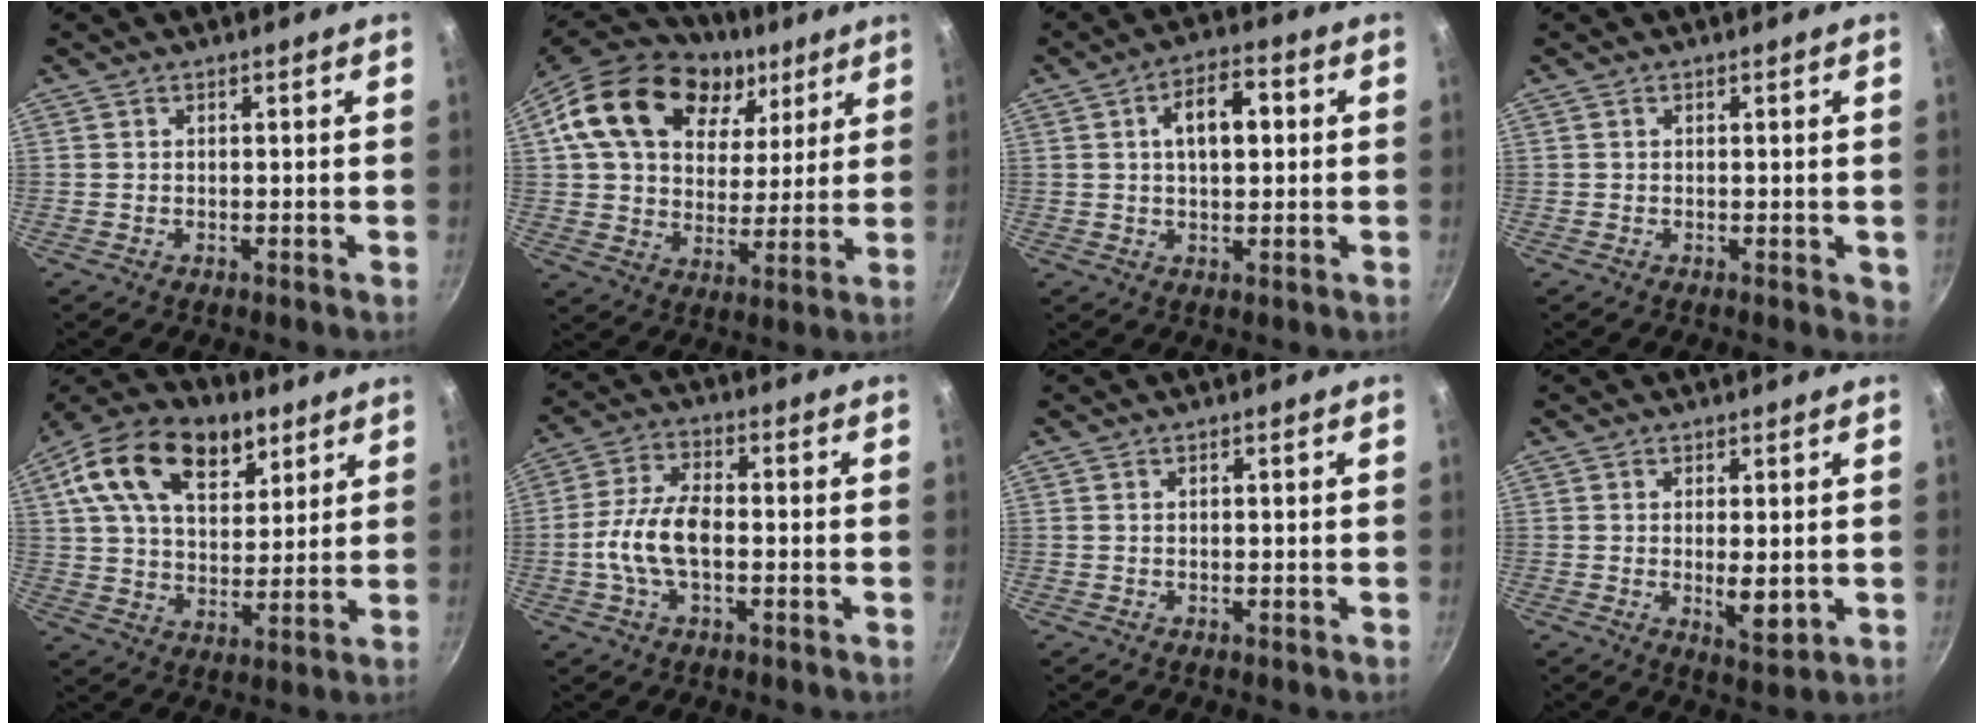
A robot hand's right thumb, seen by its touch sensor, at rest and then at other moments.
{"total": 24.8, "force": [10.5, 17.0, 14.6], "torque": [-0.237, -0.005, 0.177]}
{"total": 8.6, "force": [1.5, 4.6, 7.1], "torque": [-0.090, 0.016, 0.018]}
{"total": 2.0, "force": [-0.1, 1.2, 1.5], "torque": [-0.014, -0.001, -0.002]}
{"total": 21.0, "force": [10.0, 12.6, 13.4], "torque": [-0.202, -0.013, 0.159]}
{"total": 10.0, "force": [-1.7, 5.1, 8.5], "torque": [-0.164, 0.027, -0.041]}
{"total": 0.0}
{"total": 4.9, "force": [-0.1, 1.8, 4.6], "torque": [-0.072, -0.014, 0.003]}